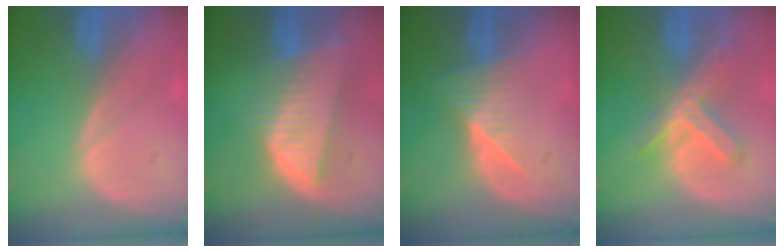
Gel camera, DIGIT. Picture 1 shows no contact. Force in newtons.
{"total": 8.4, "press": 7.4, "slide": 4.0}
{"total": 6.3, "press": 5.6, "slide": 2.9}
{"total": 7.0, "press": 6.1, "slide": 3.6}